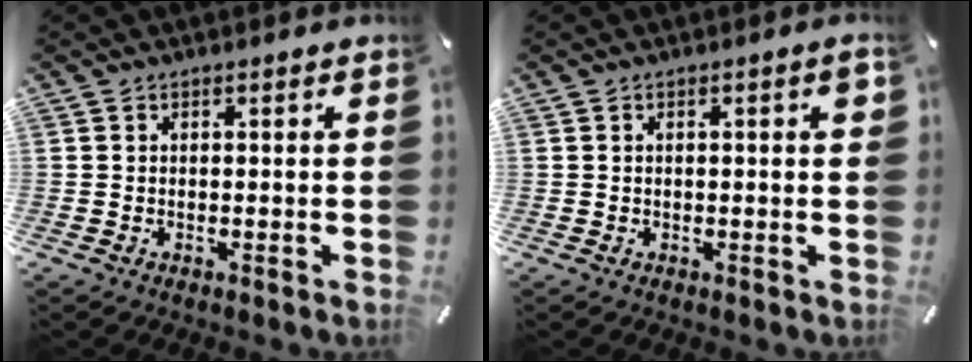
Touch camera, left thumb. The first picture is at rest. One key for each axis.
{"total": 2.6, "fx": 0.4, "fy": 0.6, "fz": 2.5, "tx": -0.037, "ty": 0.001, "tz": 0.004}